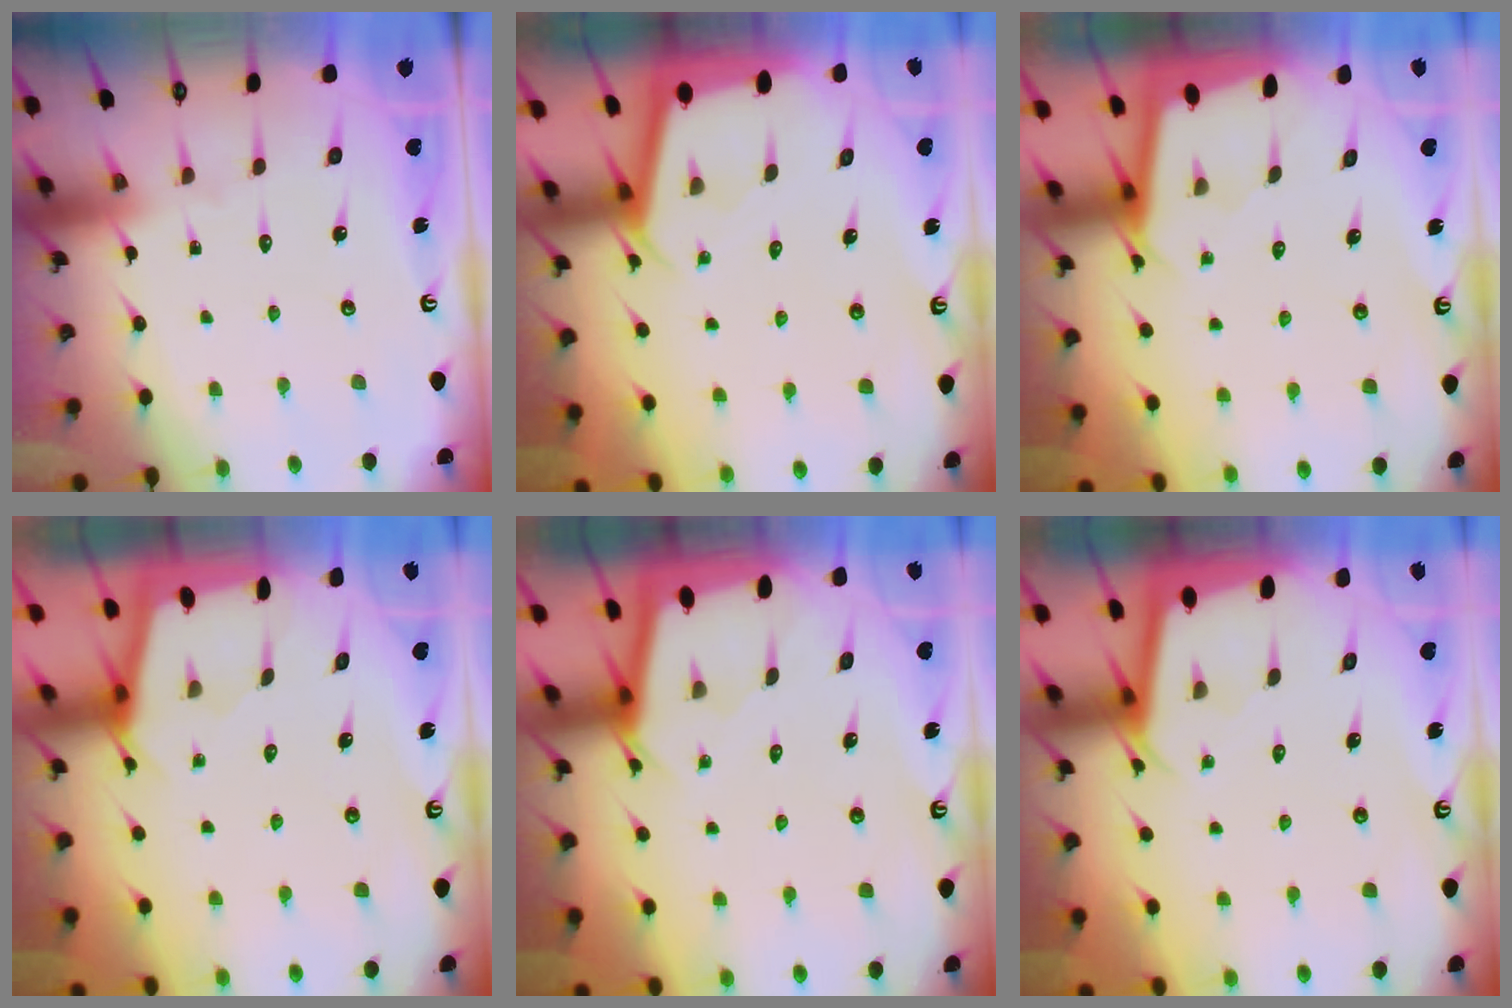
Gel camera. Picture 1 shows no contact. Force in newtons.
{"total": 2.2, "press": 2.2, "slide": 0.1}
{"total": 1.8, "press": 1.8, "slide": 0.1}
{"total": 2.2, "press": 2.2, "slide": 0.3}
{"total": 2.3, "press": 2.3, "slide": 0.2}
{"total": 2.3, "press": 2.3, "slide": 0.1}